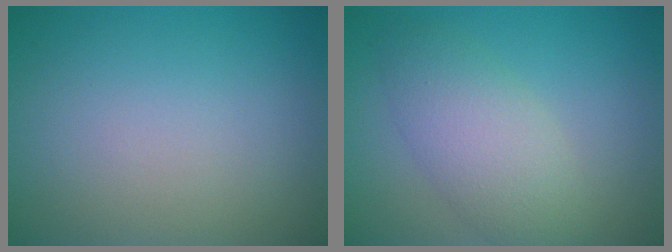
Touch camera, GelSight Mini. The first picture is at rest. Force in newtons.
{"total": 4.6, "press": 4.6, "slide": 0.3}